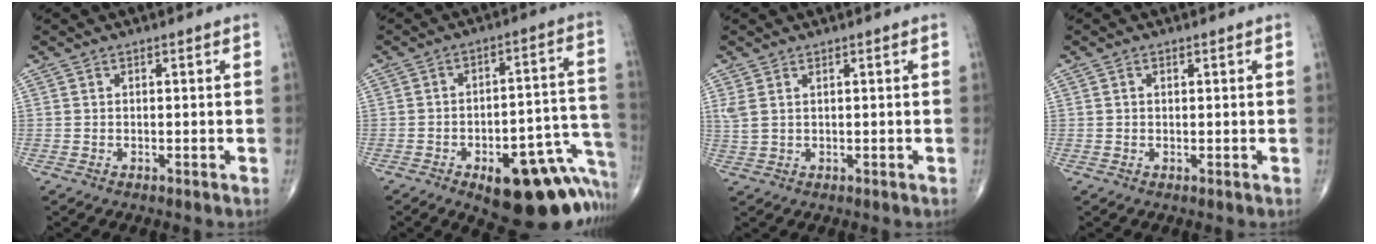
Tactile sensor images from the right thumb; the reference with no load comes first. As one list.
[{"total": 22.2, "force": [-11.2, 9.4, 16.7], "torque": [-0.119, 0.091, -0.138]}, {"total": 2.6, "force": [1.1, 1.4, 2.0], "torque": [-0.059, 0.006, 0.030]}, {"total": 0.9, "force": [0.3, 0.6, 0.6], "torque": [-0.011, 0.000, 0.005]}]